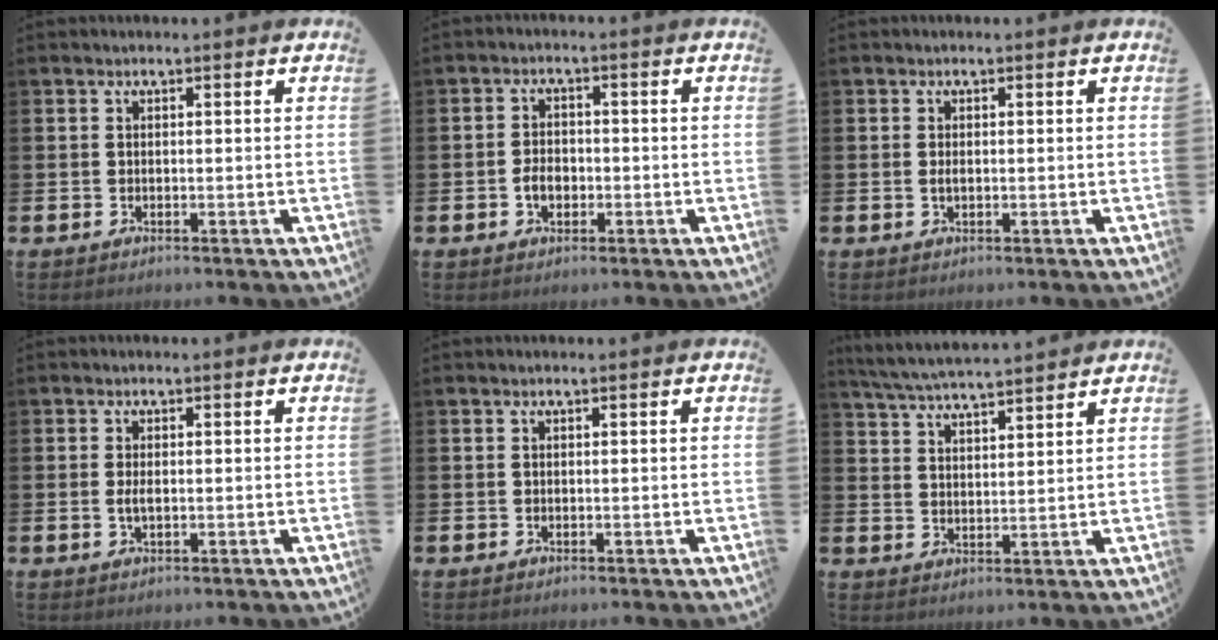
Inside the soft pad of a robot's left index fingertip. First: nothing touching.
{"total": 2.9, "force": [-0.9, 2.1, 1.9], "torque": [-0.027, 0.001, -0.021]}
{"total": 0.9, "force": [0.0, 0.4, 0.8], "torque": [-0.015, 0.003, -0.003]}
{"total": 1.7, "force": [-0.1, 0.7, 1.5], "torque": [-0.029, 0.002, -0.003]}
{"total": 0.0}
{"total": 5.3, "force": [5.3, 0.0, 1.0], "torque": [-0.041, -0.029, 0.095]}